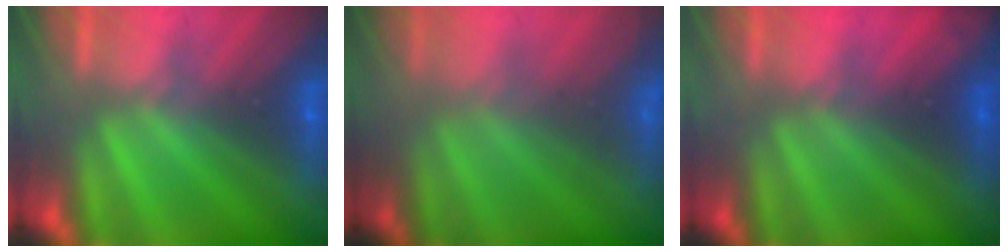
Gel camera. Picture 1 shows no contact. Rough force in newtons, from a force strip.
{"total": 7.4}
{"total": 2.0}